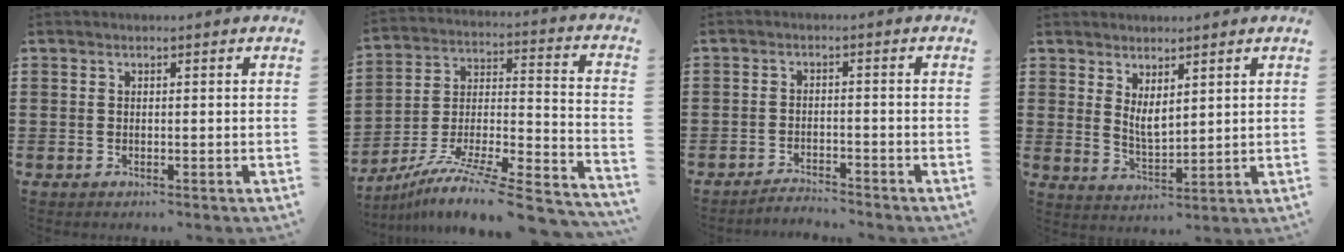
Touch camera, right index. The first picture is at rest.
{"total": 9.8, "force": [-7.9, 0.5, 5.7], "torque": [-0.097, -0.004, -0.157]}
{"total": 2.7, "force": [-2.7, -0.1, -0.2], "torque": [-0.005, 0.000, -0.057]}
{"total": 3.5, "force": [1.9, 1.5, 2.5], "torque": [-0.053, 0.000, 0.036]}